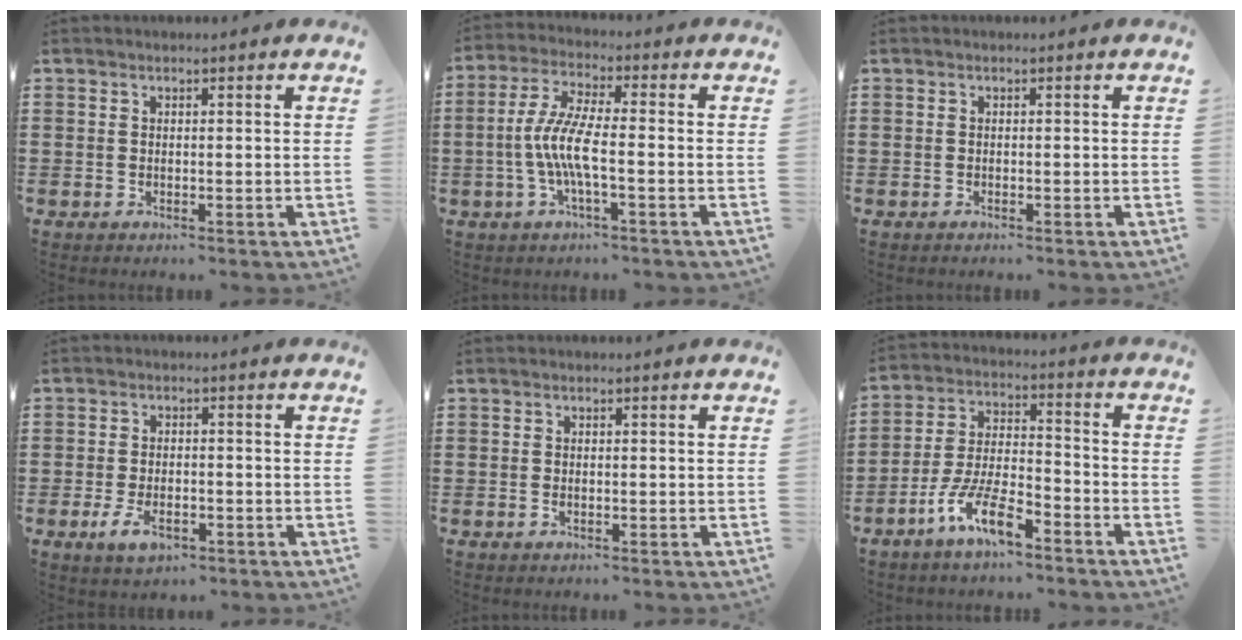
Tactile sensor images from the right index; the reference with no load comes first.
{"total": 7.1, "force": [-1.8, 1.1, 6.7], "torque": [-0.160, -0.018, -0.045]}
{"total": 0.0}
{"total": 3.7, "force": [-1.7, 1.8, 2.7], "torque": [-0.061, -0.004, -0.034]}
{"total": 0.6, "force": [-0.2, 0.2, 0.6], "torque": [-0.013, -0.005, -0.002]}
{"total": 9.1, "force": [-6.1, 2.4, 6.4], "torque": [-0.148, -0.002, -0.120]}